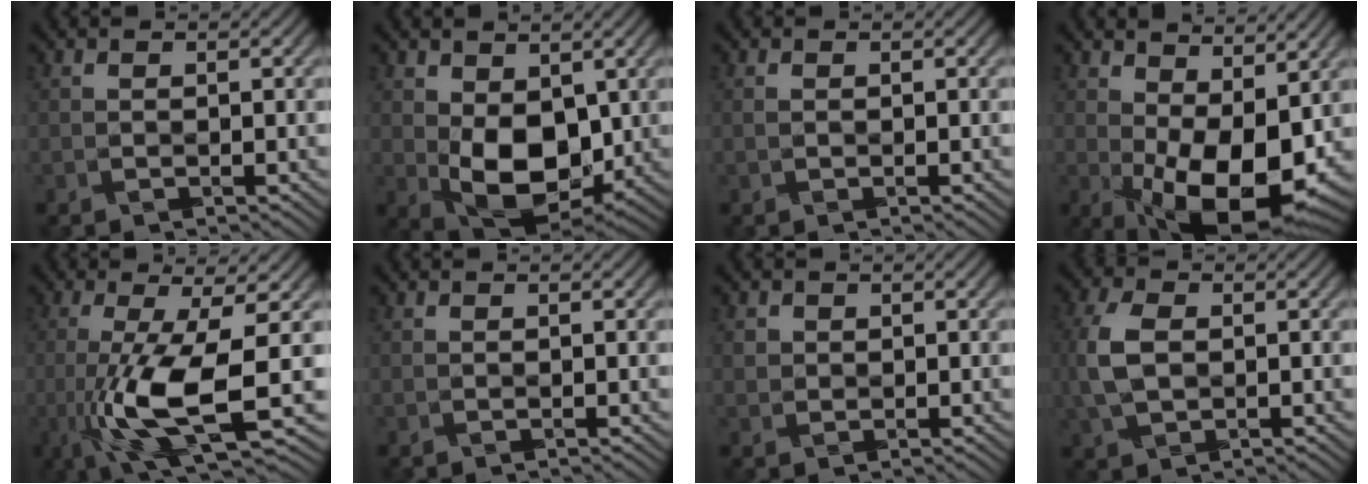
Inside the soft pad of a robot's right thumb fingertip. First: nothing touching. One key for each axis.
{"total": 9.1, "fx": 0.0, "fy": 5.8, "fz": 7.0, "tx": -0.143, "ty": -0.011, "tz": 0.001}
{"total": 0.6, "fx": 0.0, "fy": 0.4, "fz": 0.5, "tx": -0.012, "ty": 0.001, "tz": -0.001}
{"total": 13.0, "fx": 0.3, "fy": 6.2, "fz": 11.5, "tx": -0.177, "ty": -0.008, "tz": 0.008}
{"total": 10.9, "fx": -3.1, "fy": 2.4, "fz": 10.2, "tx": -0.193, "ty": -0.010, "tz": -0.061}
{"total": 0.0}
{"total": 1.3, "fx": 0.5, "fy": 1.2, "fz": 0.2, "tx": -0.010, "ty": 0.000, "tz": 0.006}
{"total": 6.4, "fx": -0.1, "fy": 4.2, "fz": 4.9, "tx": -0.133, "ty": 0.002, "tz": -0.006}